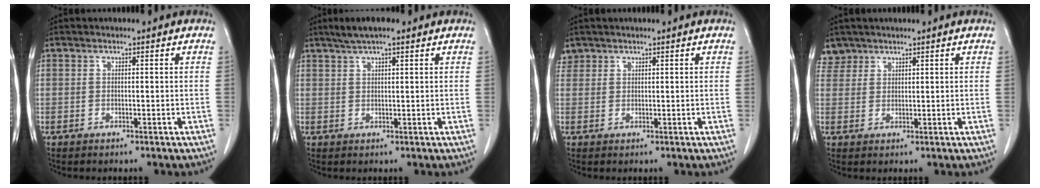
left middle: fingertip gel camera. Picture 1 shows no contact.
{"total": 4.8, "force": [3.5, 0.7, 3.2], "torque": [-0.062, 0.021, 0.060]}
{"total": 1.5, "force": [1.2, 0.9, -0.2], "torque": [0.009, 0.011, 0.022]}
{"total": 2.5, "force": [2.0, 1.3, -0.4], "torque": [0.013, 0.007, 0.039]}